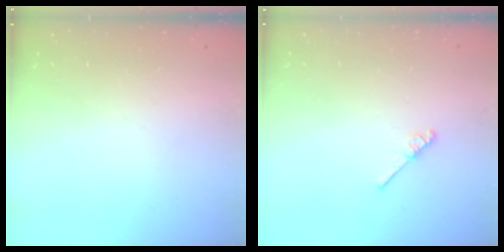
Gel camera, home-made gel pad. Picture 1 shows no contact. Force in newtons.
{"total": 3.0, "press": 2.9, "slide": 0.5}